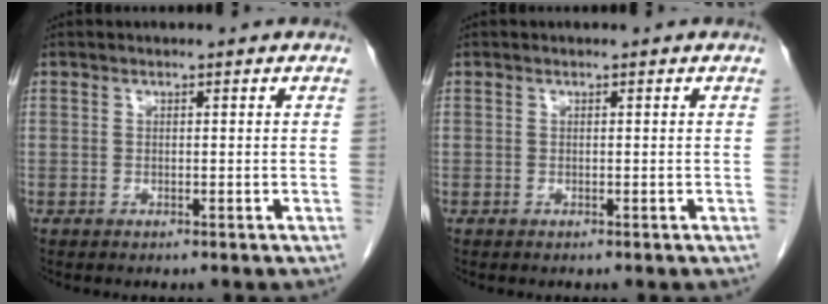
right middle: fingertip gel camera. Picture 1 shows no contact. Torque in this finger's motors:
{"motor_torque": [0.29, -0.12, 0.04, 0.01]}